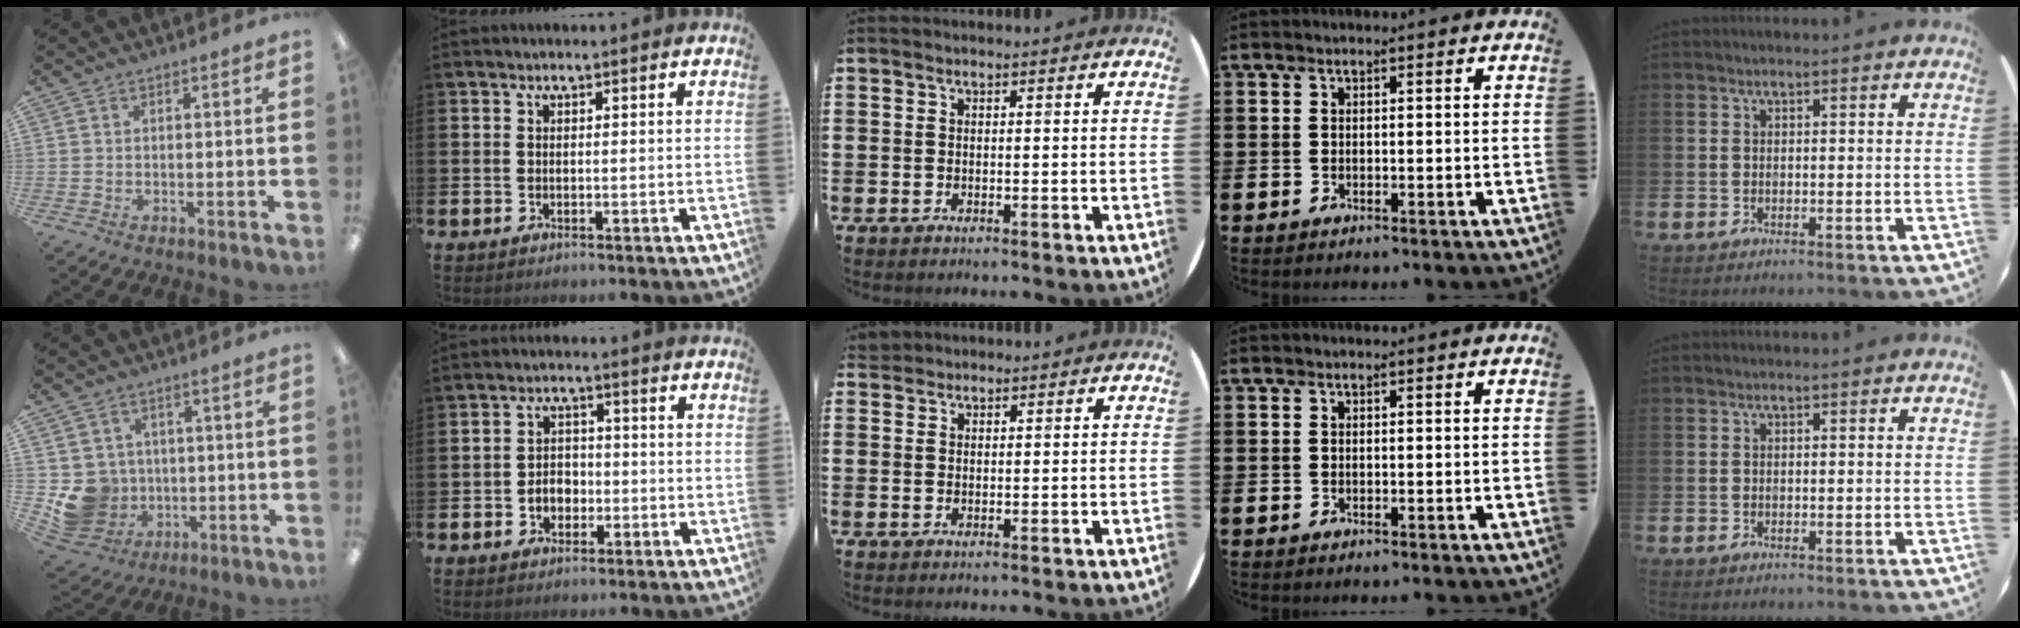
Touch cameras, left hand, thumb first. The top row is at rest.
{"thumb": {"total": 9.0, "force": [-1.0, 8.8, 1.8], "torque": [-0.063, 0.002, -0.005]}, "index": {"total": 3.1, "force": [-1.1, 2.5, 1.4], "torque": [-0.022, 0.003, -0.027]}, "middle": {"total": 1.1, "force": [1.1, 0.3, 0.0], "torque": [-0.002, 0.003, 0.022]}}